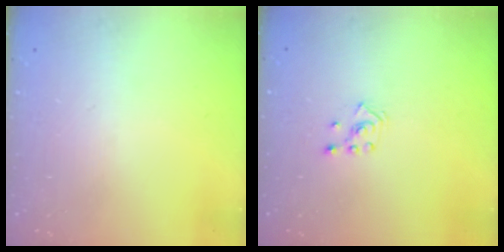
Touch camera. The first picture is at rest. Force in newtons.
{"total": 2.8, "press": 2.7, "slide": 0.7}